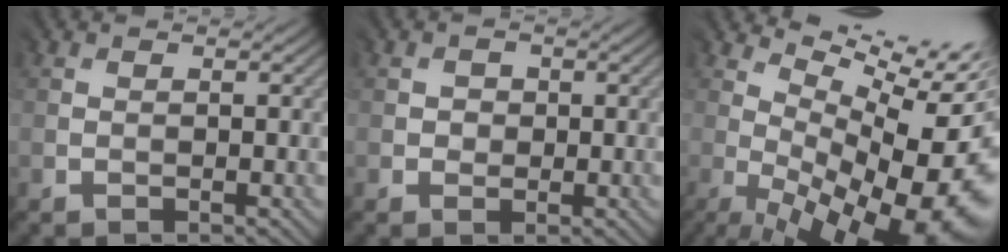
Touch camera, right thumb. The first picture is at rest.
{"total": 1.4, "force": [0.1, 1.3, -0.2], "torque": [0.005, -0.004, 0.003]}
{"total": 14.8, "force": [2.2, 5.4, 13.6], "torque": [-0.158, 0.004, 0.081]}